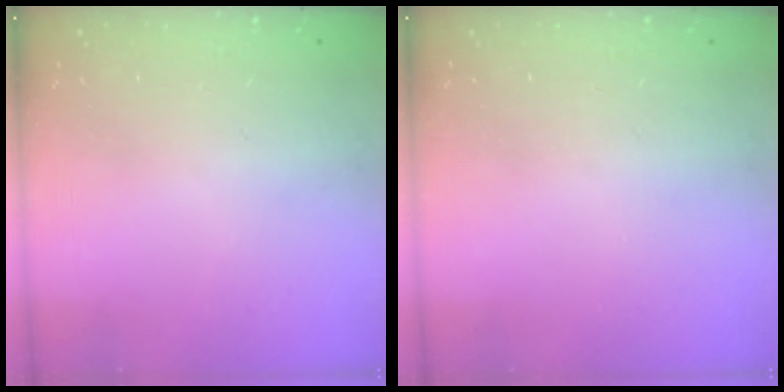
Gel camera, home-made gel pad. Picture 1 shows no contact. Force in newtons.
{"total": 0.0}